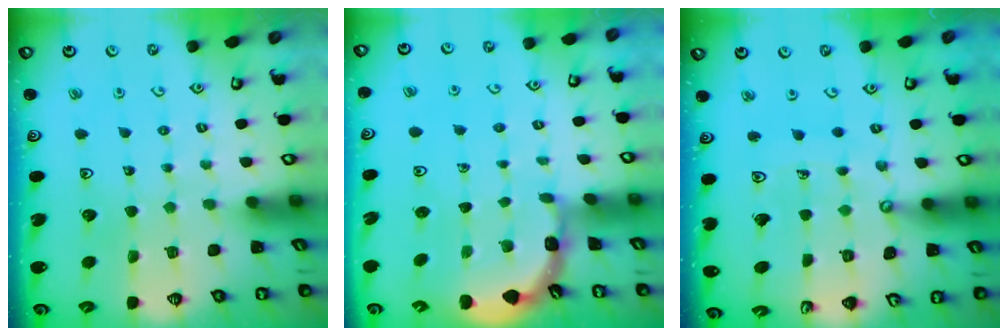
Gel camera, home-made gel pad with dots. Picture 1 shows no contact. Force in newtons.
{"total": 1.7, "press": 1.6, "slide": 0.1}
{"total": 11.1, "press": 11.0, "slide": 1.3}